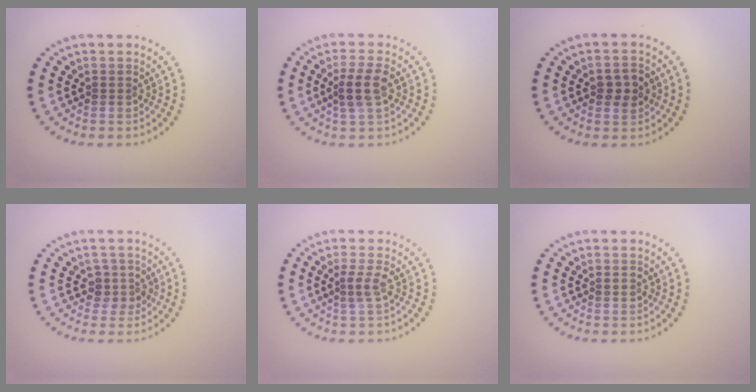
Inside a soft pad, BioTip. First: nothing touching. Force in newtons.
{"total": 2.9, "press": 2.7, "slide": 1.0}
{"total": 2.6, "press": 2.6, "slide": 0.1}
{"total": 1.9, "press": 1.5, "slide": 1.2}
{"total": 1.5, "press": 1.2, "slide": 0.9}
{"total": 0.8, "press": 0.8, "slide": 0.1}